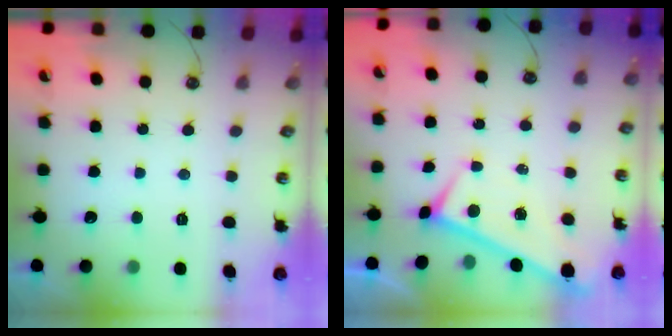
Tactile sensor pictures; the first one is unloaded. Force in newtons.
{"total": 0.0}